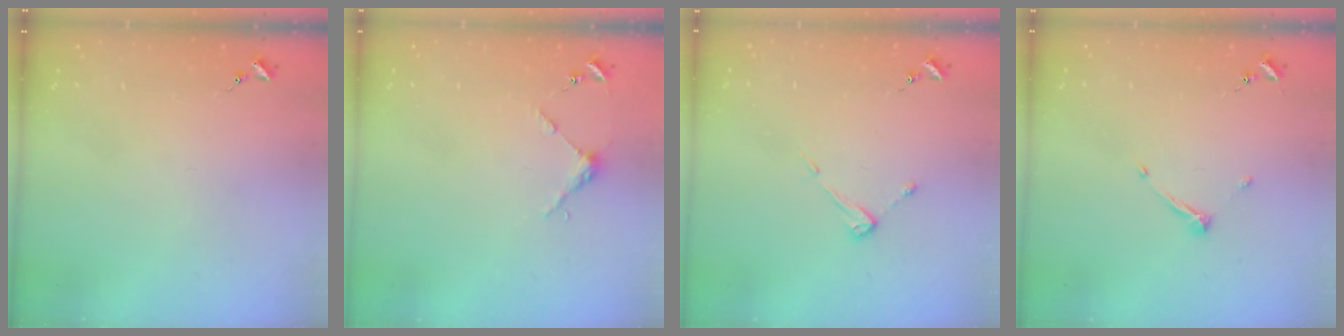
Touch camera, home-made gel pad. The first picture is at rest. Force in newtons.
{"total": 3.7, "press": 3.7, "slide": 0.3}
{"total": 4.2, "press": 4.2, "slide": 0.3}
{"total": 5.8, "press": 5.8, "slide": 0.7}